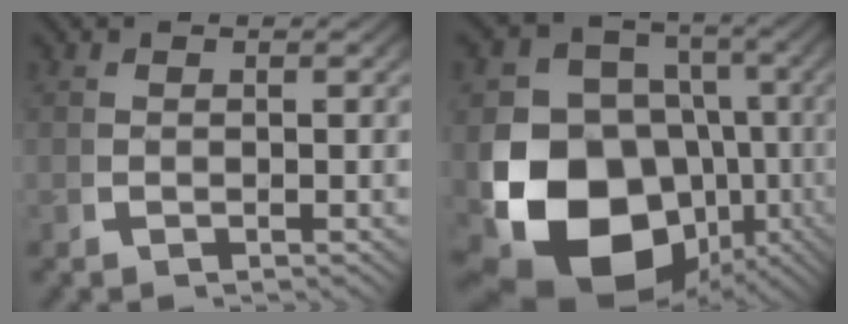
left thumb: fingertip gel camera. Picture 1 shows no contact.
{"total": 20.6, "force": [-5.7, 15.4, 12.4], "torque": [-0.253, -0.094, -0.063]}